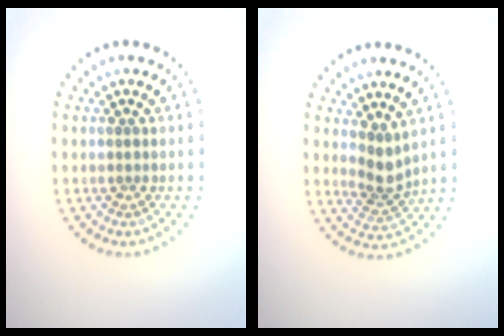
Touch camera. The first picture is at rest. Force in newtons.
{"total": 2.4, "press": 1.9, "slide": 1.5}